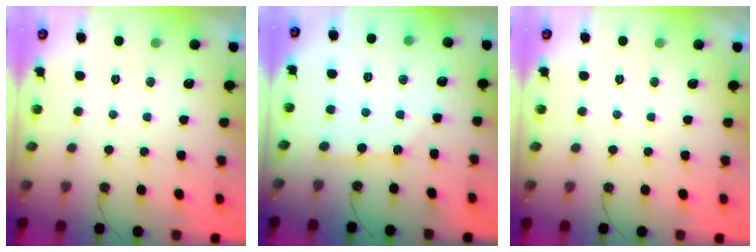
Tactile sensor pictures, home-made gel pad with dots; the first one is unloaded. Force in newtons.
{"total": 2.5, "press": 2.5, "slide": 0.3}
{"total": 0.0}